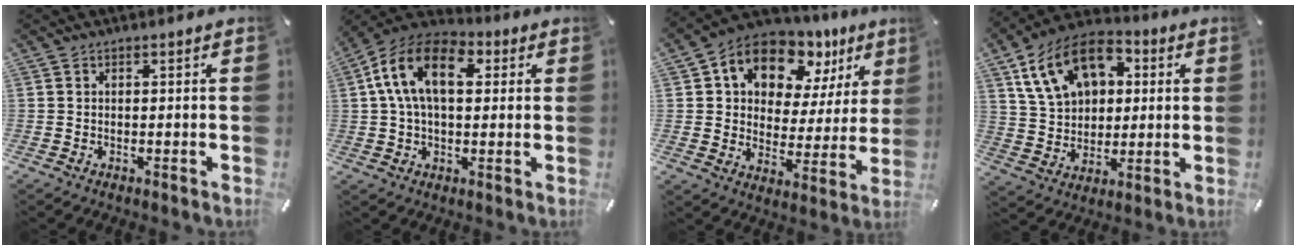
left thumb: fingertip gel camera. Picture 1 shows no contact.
{"total": 15.3, "force": [3.7, 9.4, 11.5], "torque": [-0.230, 0.011, 0.064]}
{"total": 12.9, "force": [8.8, 7.9, 5.2], "torque": [-0.097, -0.065, 0.158]}
{"total": 15.9, "force": [6.3, 11.6, 8.8], "torque": [-0.163, -0.004, 0.122]}